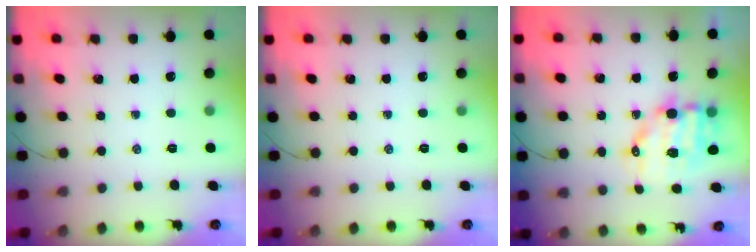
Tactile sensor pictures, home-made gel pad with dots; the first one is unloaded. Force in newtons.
{"total": 0.0}
{"total": 11.8, "press": 11.6, "slide": 2.2}